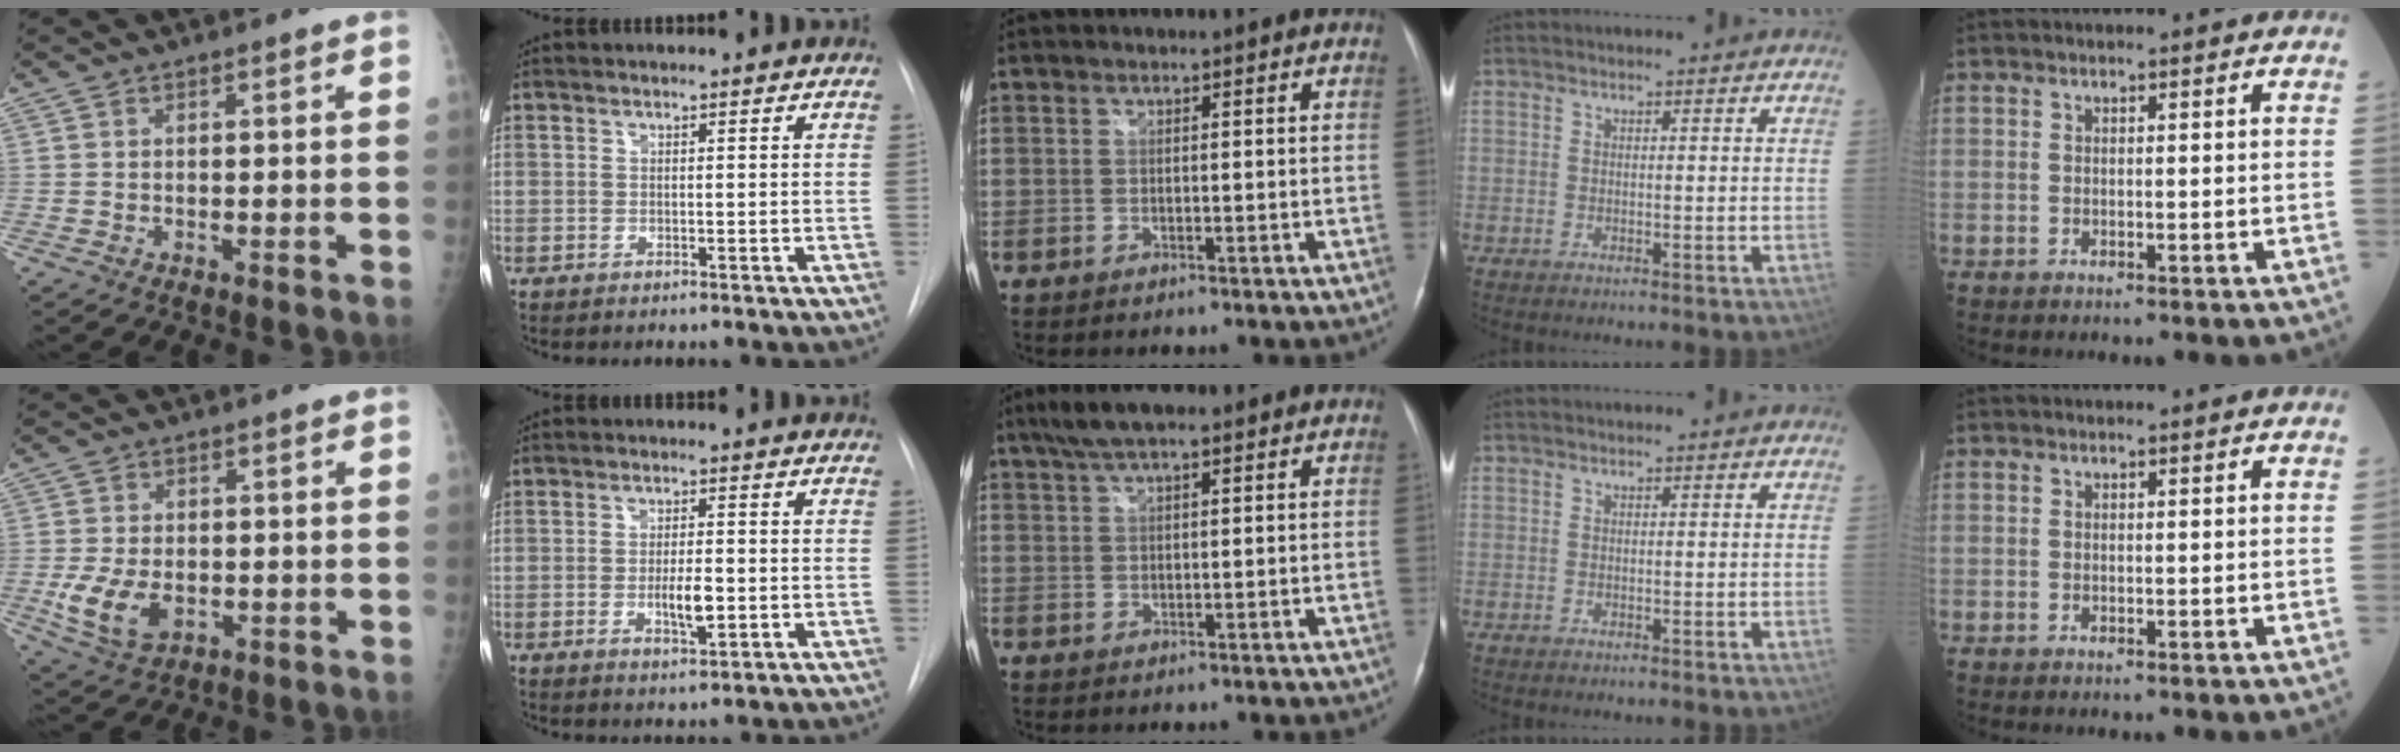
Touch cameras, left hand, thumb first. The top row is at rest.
{"thumb": {"total": 8.6, "force": [-2.0, 5.5, 6.2], "torque": [-0.121, -0.005, -0.028]}, "index": {"total": 4.1, "force": [-0.8, 1.1, 3.9], "torque": [-0.068, -0.003, -0.010]}, "middle": {"total": 6.3, "force": [4.6, 1.4, 4.2], "torque": [-0.085, 0.022, 0.081]}}